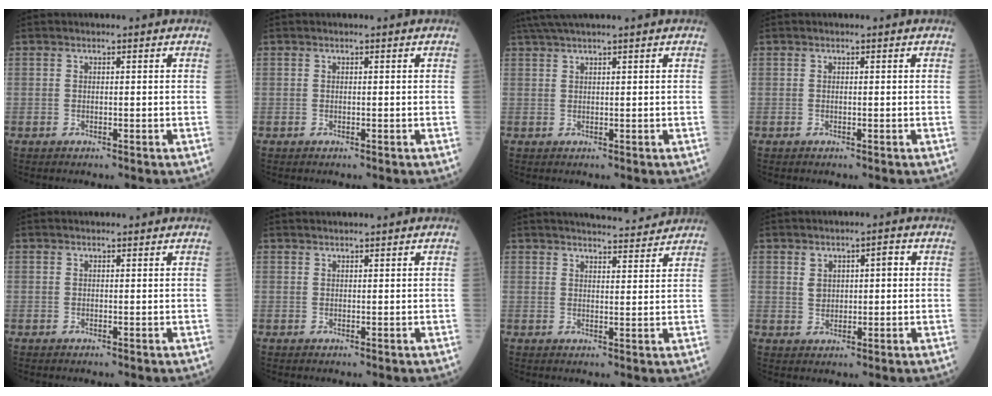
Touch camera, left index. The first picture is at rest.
{"total": 0.0}
{"total": 3.6, "force": [2.9, -0.8, 1.9], "torque": [-0.039, 0.021, 0.060]}
{"total": 0.0}
{"total": 1.4, "force": [1.3, 0.3, 0.5], "torque": [-0.009, 0.018, 0.020]}
{"total": 1.1, "force": [1.1, -0.1, 0.2], "torque": [-0.004, 0.015, 0.025]}
{"total": 9.3, "force": [8.9, 1.0, 2.5], "torque": [-0.034, 0.006, 0.112]}
{"total": 3.7, "force": [1.1, 2.3, 2.8], "torque": [-0.048, 0.017, 0.022]}